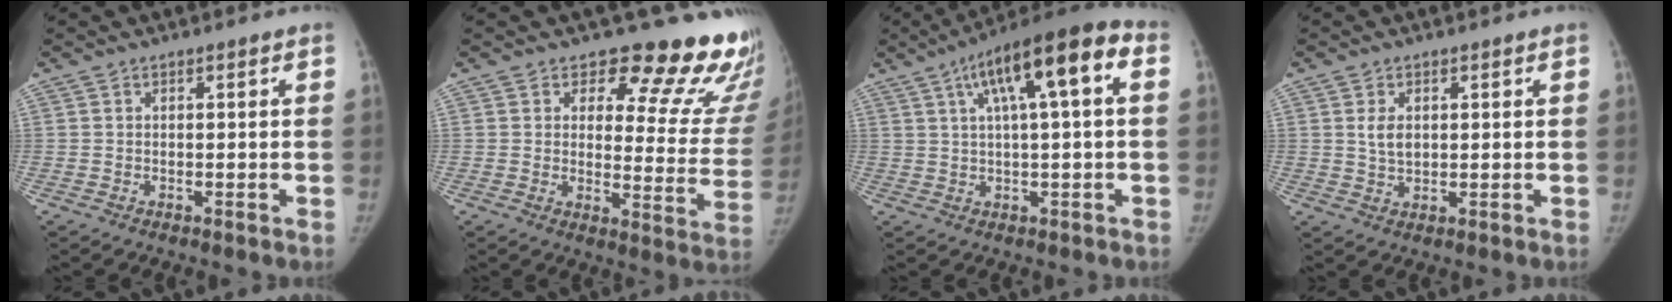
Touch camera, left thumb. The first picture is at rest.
{"total": 18.1, "force": [15.5, 6.9, 6.3], "torque": [-0.005, -0.130, 0.164]}
{"total": 15.0, "force": [4.5, 3.7, 13.9], "torque": [-0.217, 0.034, 0.063]}
{"total": 3.5, "force": [0.9, 2.3, 2.5], "torque": [-0.034, -0.006, 0.020]}